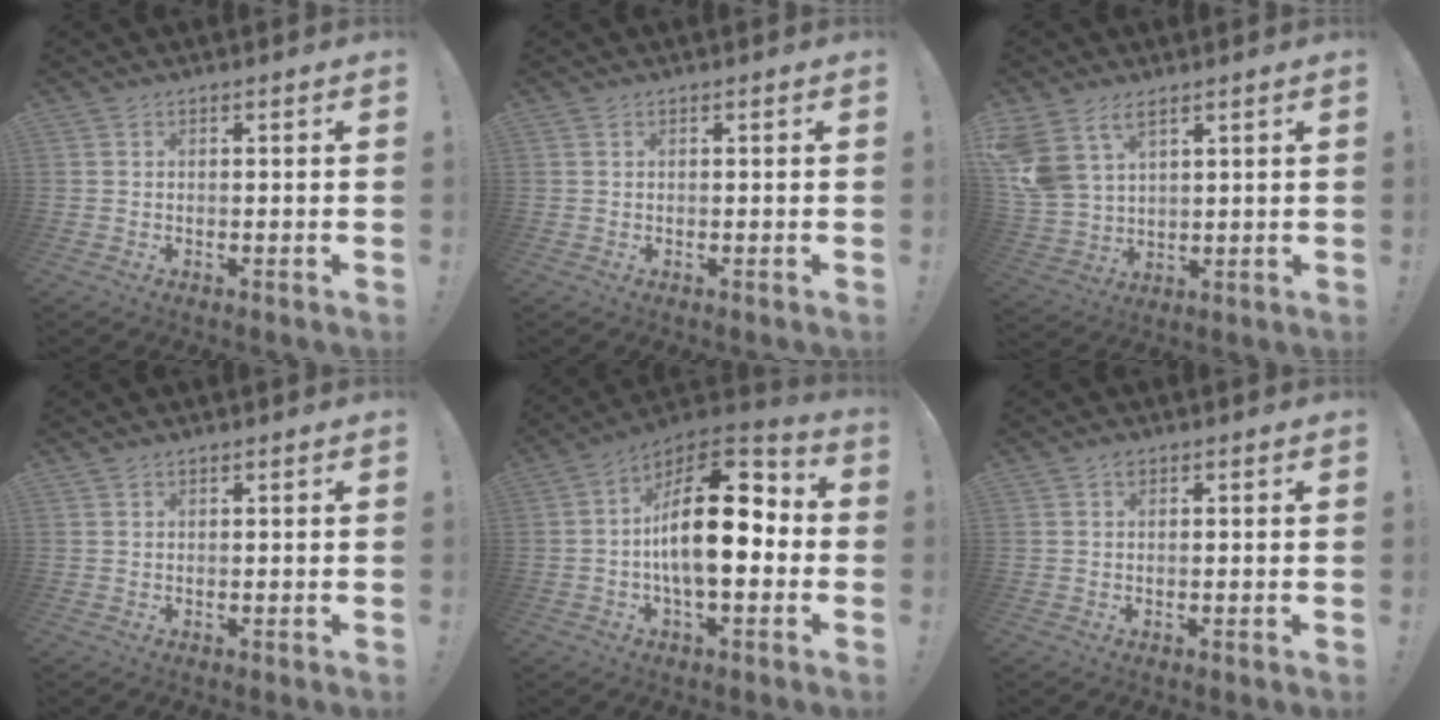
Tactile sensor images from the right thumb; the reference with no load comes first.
{"total": 0.0}
{"total": 9.5, "force": [6.0, 5.6, 4.7], "torque": [-0.104, -0.028, 0.125]}
{"total": 0.7, "force": [0.6, 0.3, 0.2], "torque": [0.001, -0.002, 0.010]}
{"total": 20.3, "force": [-0.2, 9.7, 17.8], "torque": [-0.286, 0.007, -0.009]}
{"total": 1.0, "force": [0.5, 0.6, 0.6], "torque": [0.000, -0.003, 0.006]}